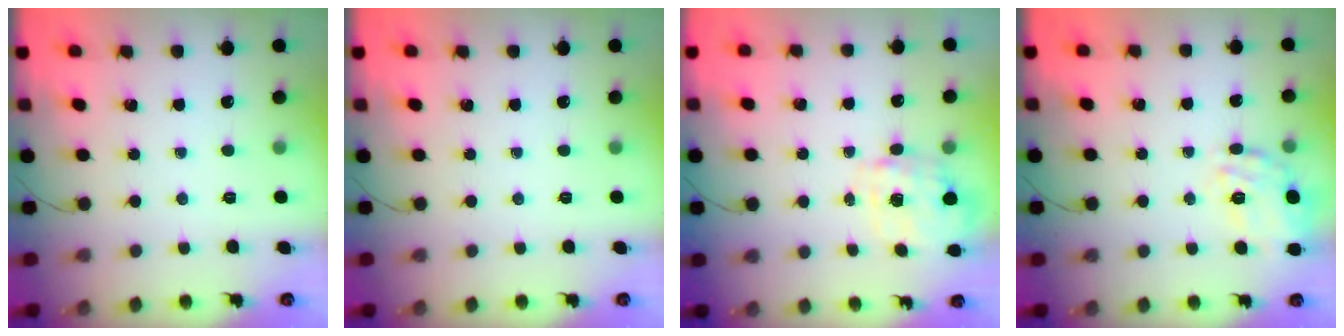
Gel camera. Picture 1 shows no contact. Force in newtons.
{"total": 0.0}
{"total": 4.0, "press": 3.9, "slide": 0.8}
{"total": 18.1, "press": 18.1, "slide": 1.5}